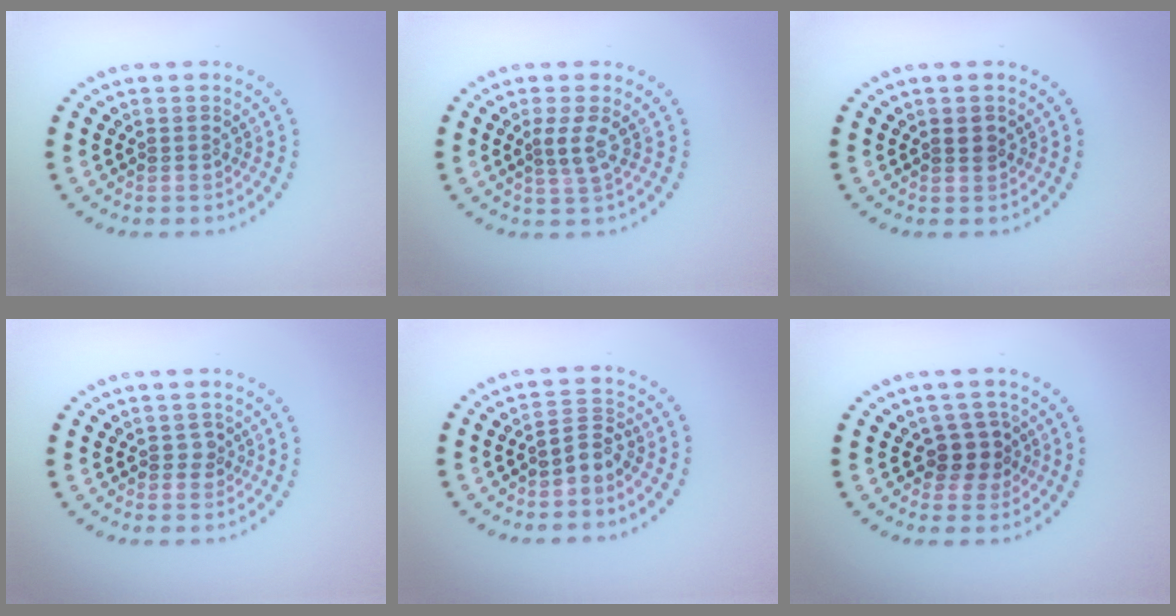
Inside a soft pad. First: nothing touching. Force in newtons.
{"total": 1.9, "press": 1.4, "slide": 1.2}
{"total": 0.8, "press": 0.7, "slide": 0.4}
{"total": 0.9, "press": 0.7, "slide": 0.6}
{"total": 2.2, "press": 1.5, "slide": 1.6}
{"total": 2.2, "press": 1.8, "slide": 1.2}